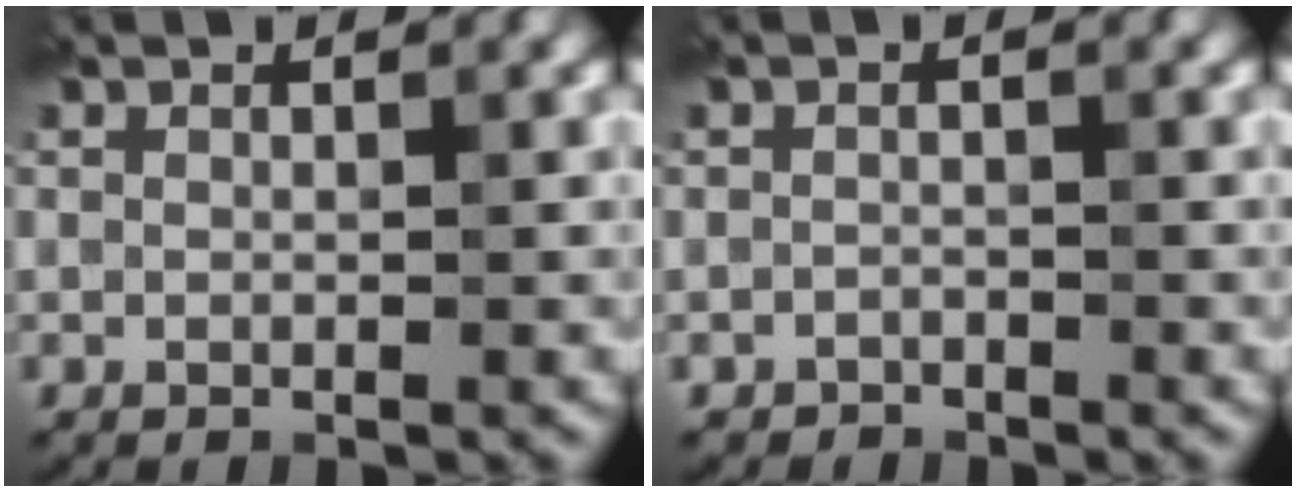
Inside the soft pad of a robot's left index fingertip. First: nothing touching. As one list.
[{"total": 1.0, "force": [-0.9, 0.4, 0.0], "torque": [0.002, 0.002, -0.017]}]